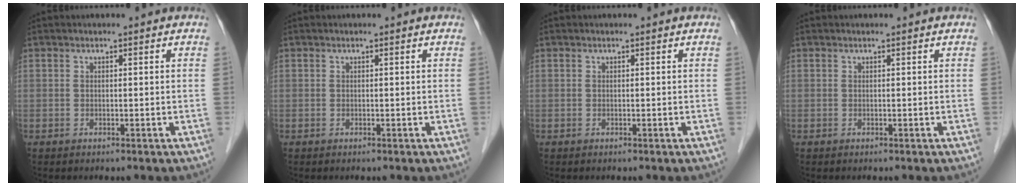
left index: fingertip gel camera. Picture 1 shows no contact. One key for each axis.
{"total": 0.0}
{"total": 0.0}
{"total": 0.0}